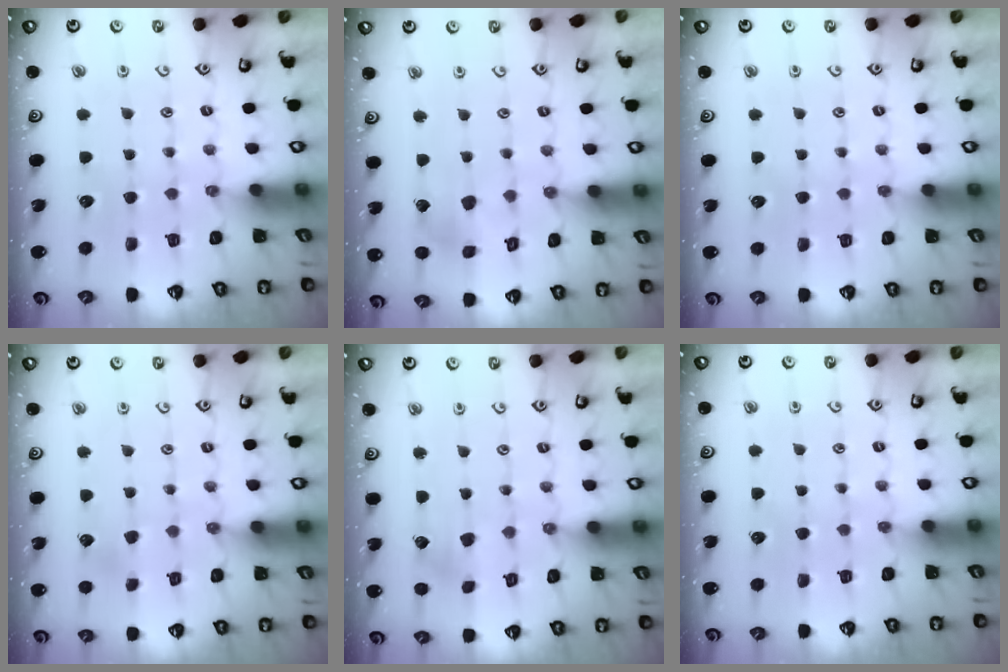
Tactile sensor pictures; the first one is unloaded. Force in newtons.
{"total": 6.2, "press": 6.2, "slide": 0.6}
{"total": 0.0}
{"total": 2.4, "press": 2.4, "slide": 0.3}
{"total": 2.7, "press": 2.7, "slide": 0.3}
{"total": 0.0}